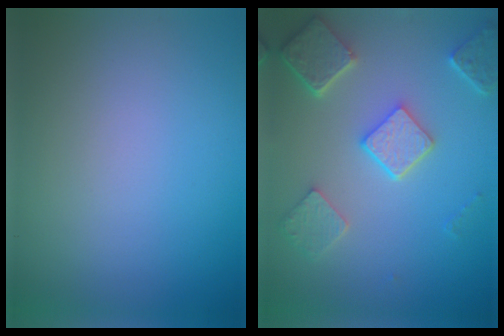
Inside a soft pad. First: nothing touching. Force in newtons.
{"total": 5.4, "press": 4.2, "slide": 3.4}